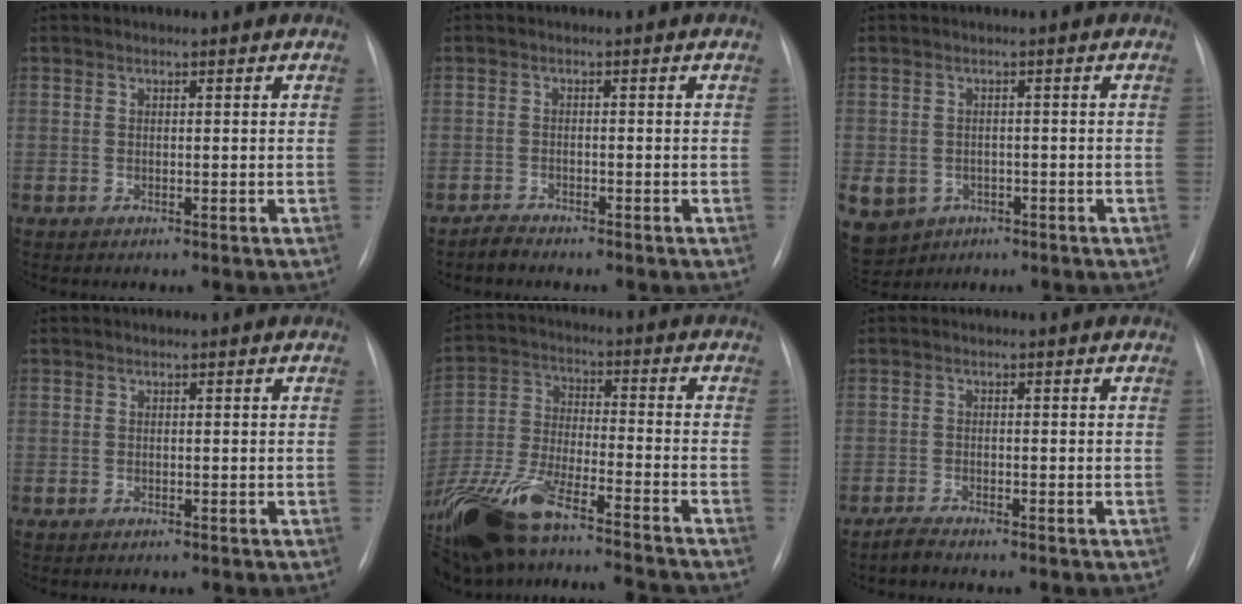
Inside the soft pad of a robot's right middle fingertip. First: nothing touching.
{"total": 1.4, "force": [-1.4, 0.2, 0.1], "torque": [-0.005, -0.003, -0.026]}
{"total": 12.8, "force": [-5.7, 10.5, 4.5], "torque": [-0.144, -0.001, -0.071]}
{"total": 1.4, "force": [-1.1, 0.7, -0.5], "torque": [-0.001, -0.001, -0.019]}
{"total": 21.2, "force": [-17.2, 2.6, 12.1], "torque": [-0.267, -0.020, -0.303]}
{"total": 1.6, "force": [-1.5, 0.0, 0.6], "torque": [-0.018, -0.004, -0.030]}